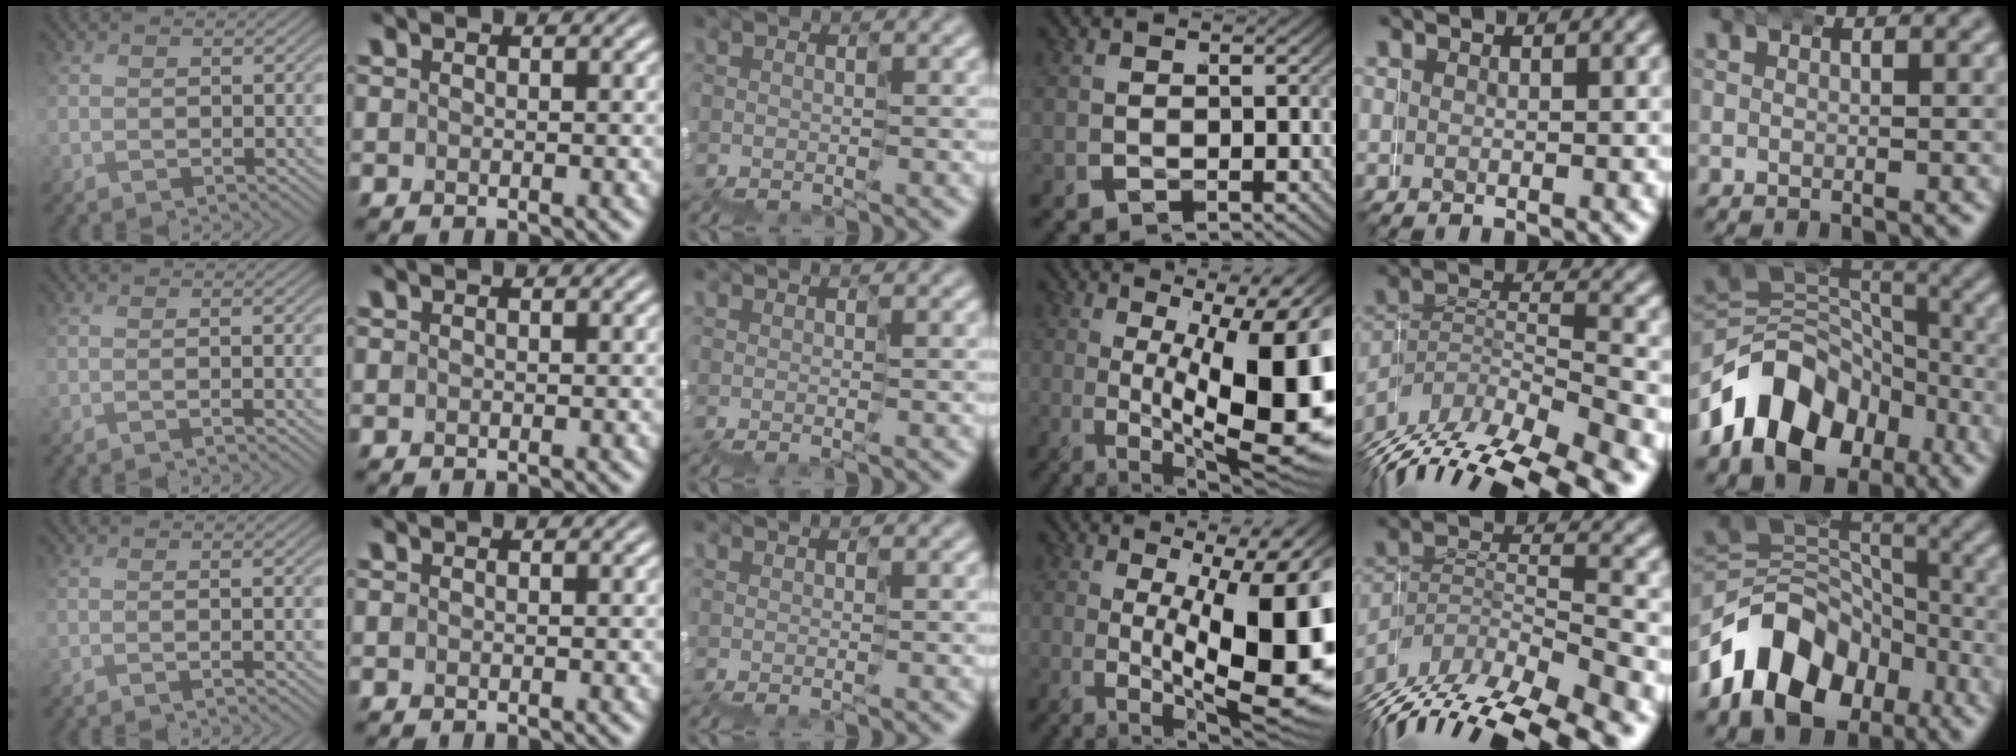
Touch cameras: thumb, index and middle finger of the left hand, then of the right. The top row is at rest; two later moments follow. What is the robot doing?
{"motion": "wrap", "object": "duck tape"}